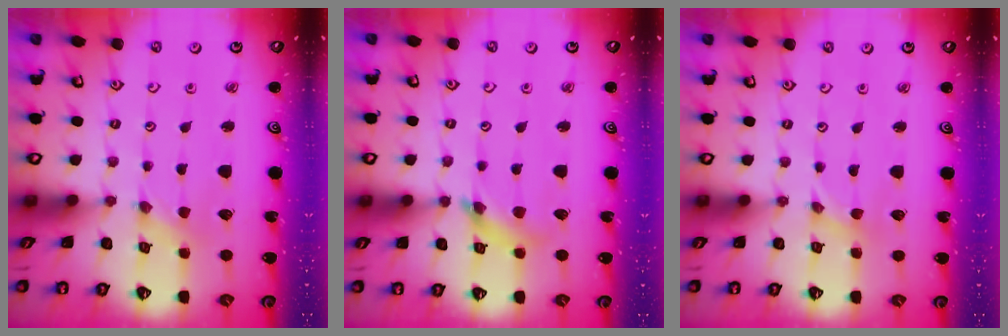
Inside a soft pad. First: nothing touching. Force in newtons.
{"total": 8.9, "press": 8.8, "slide": 1.1}
{"total": 0.0}